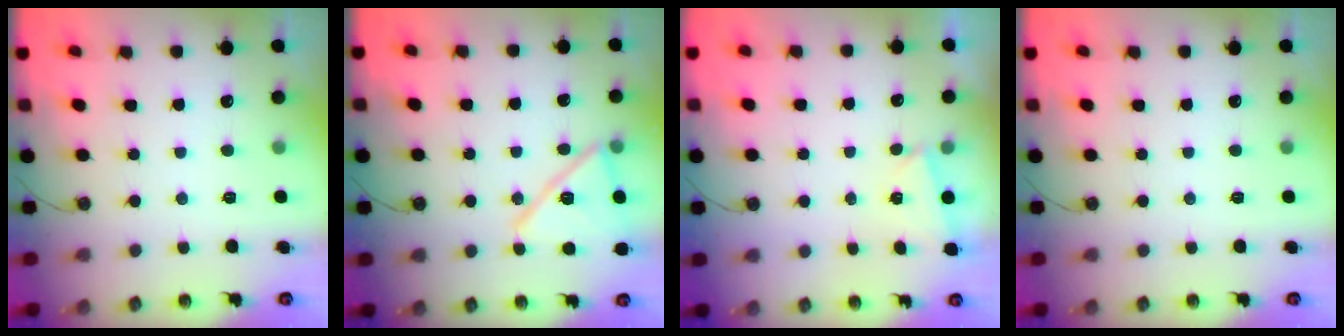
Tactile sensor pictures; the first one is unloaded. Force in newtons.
{"total": 15.8, "press": 15.8, "slide": 1.1}
{"total": 1.6, "press": 0.8, "slide": 1.4}
{"total": 0.0}